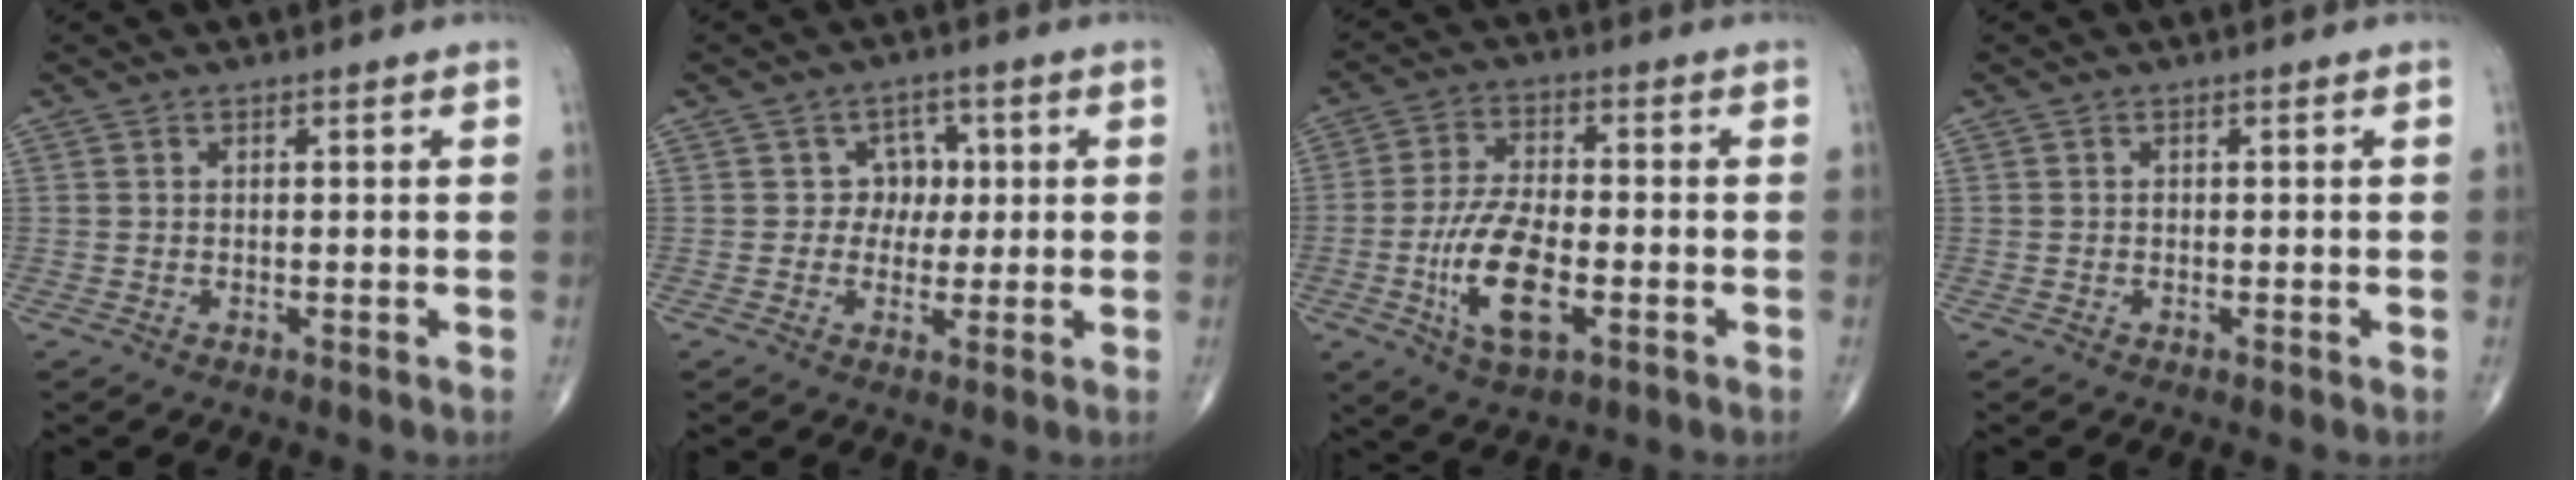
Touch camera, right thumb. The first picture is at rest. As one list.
[{"total": 4.6, "force": [0.5, 4.1, 1.9], "torque": [0.011, 0.009, -0.001]}, {"total": 12.1, "force": [-3.5, 5.1, 10.3], "torque": [-0.199, 0.009, -0.064]}, {"total": 0.0}]